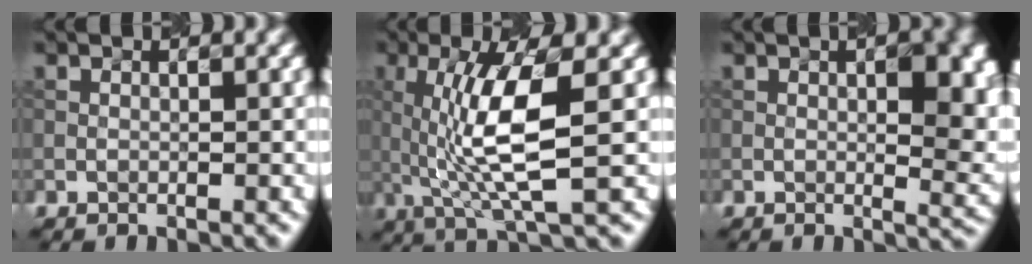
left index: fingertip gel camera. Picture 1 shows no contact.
{"total": 7.1, "force": [0.2, 1.5, 7.0], "torque": [-0.131, 0.000, 0.019]}
{"total": 7.7, "force": [1.5, 2.9, 7.0], "torque": [-0.057, 0.009, 0.028]}